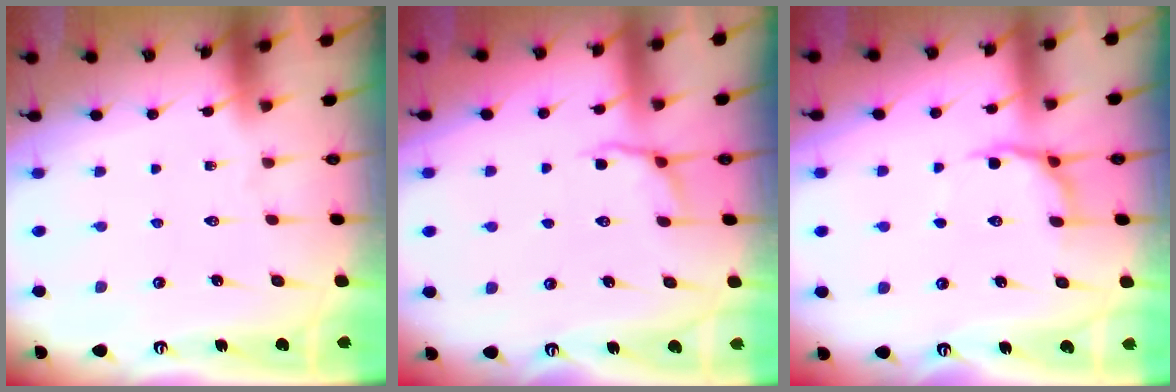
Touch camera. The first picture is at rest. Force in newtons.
{"total": 4.1, "press": 3.5, "slide": 2.1}
{"total": 7.9, "press": 7.6, "slide": 2.2}